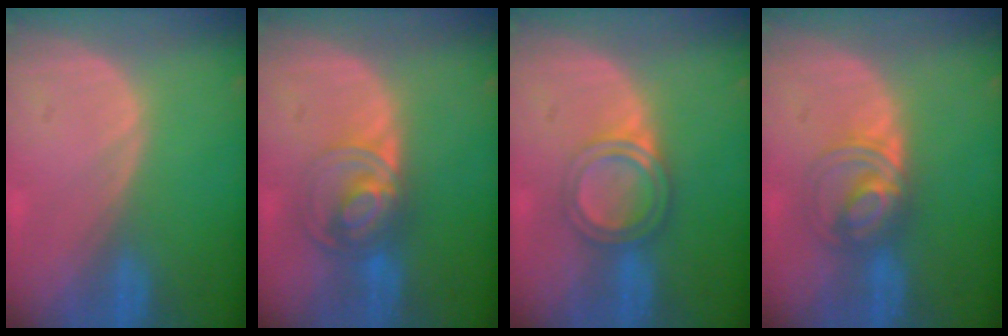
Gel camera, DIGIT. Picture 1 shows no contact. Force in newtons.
{"total": 7.5, "press": 6.2, "slide": 4.2}
{"total": 5.0, "press": 4.5, "slide": 2.1}
{"total": 5.5, "press": 5.5, "slide": 0.6}